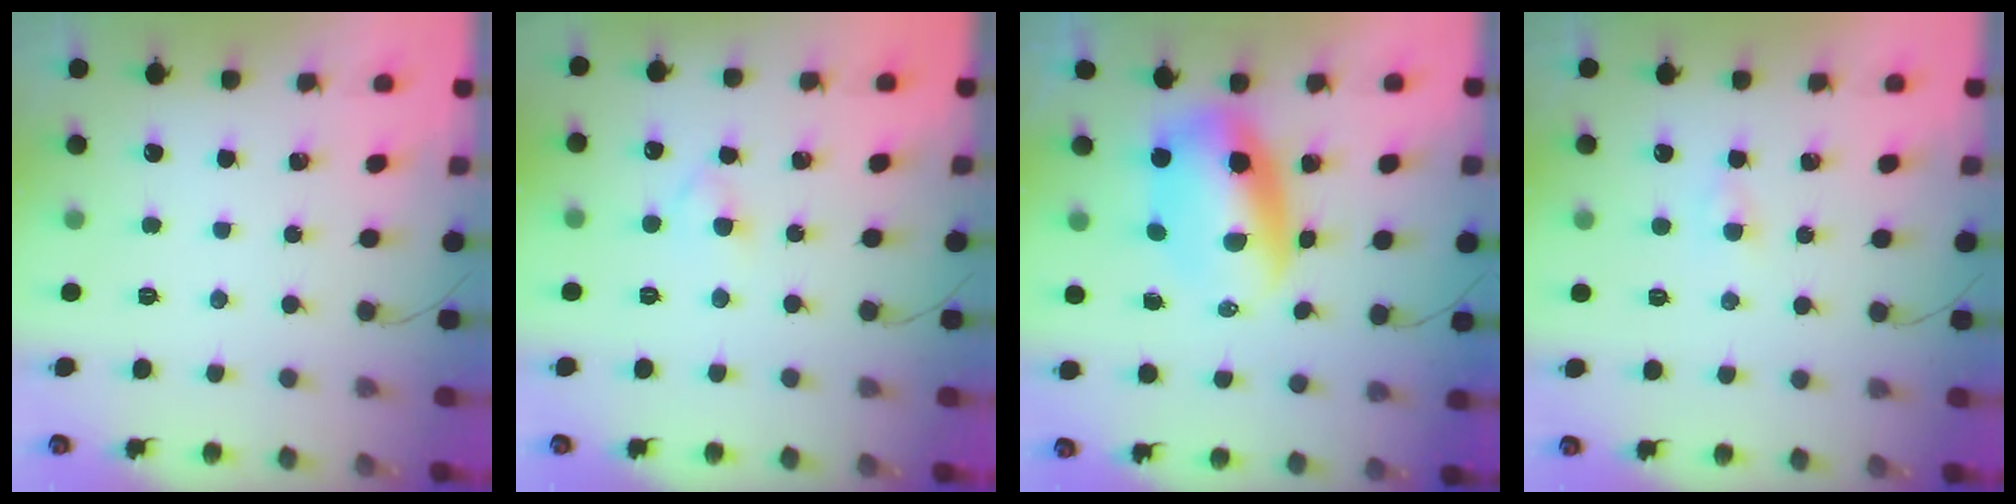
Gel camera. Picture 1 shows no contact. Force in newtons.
{"total": 3.0, "press": 2.7, "slide": 1.2}
{"total": 8.8, "press": 8.4, "slide": 2.5}
{"total": 1.5, "press": 1.4, "slide": 0.6}